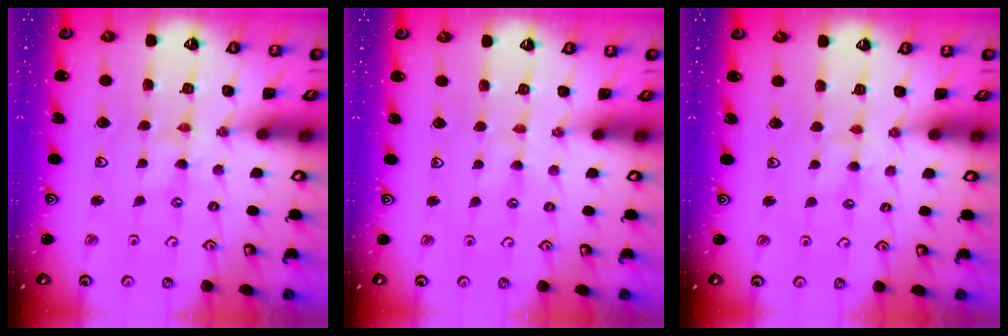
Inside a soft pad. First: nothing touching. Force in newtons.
{"total": 1.0, "press": 1.0, "slide": 0.2}
{"total": 2.3, "press": 2.3, "slide": 0.4}